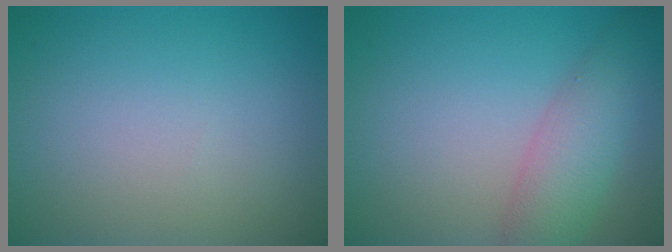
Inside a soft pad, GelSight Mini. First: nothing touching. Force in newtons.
{"total": 4.3, "press": 4.3, "slide": 0.1}